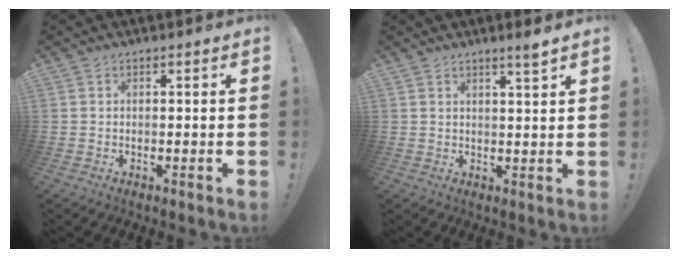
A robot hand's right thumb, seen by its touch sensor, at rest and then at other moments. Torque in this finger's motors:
{"motor_torque": [0.10, 0.20, -0.06, 0.04, -0.05]}